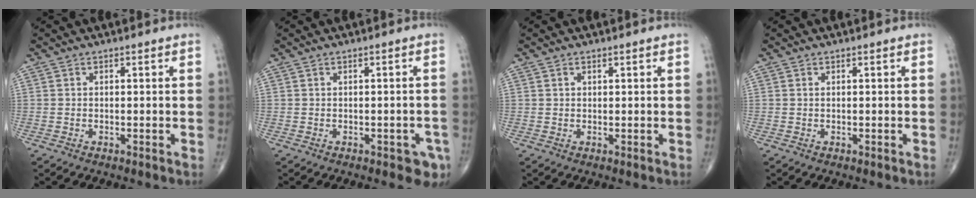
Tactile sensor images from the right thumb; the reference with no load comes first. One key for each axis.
{"total": 3.7, "fx": -1.7, "fy": 1.8, "fz": 2.8, "tx": -0.016, "ty": 0.005, "tz": -0.016}
{"total": 0.7, "fx": 0.4, "fy": 0.4, "fz": 0.4, "tx": -0.003, "ty": -0.003, "tz": 0.007}
{"total": 0.0}